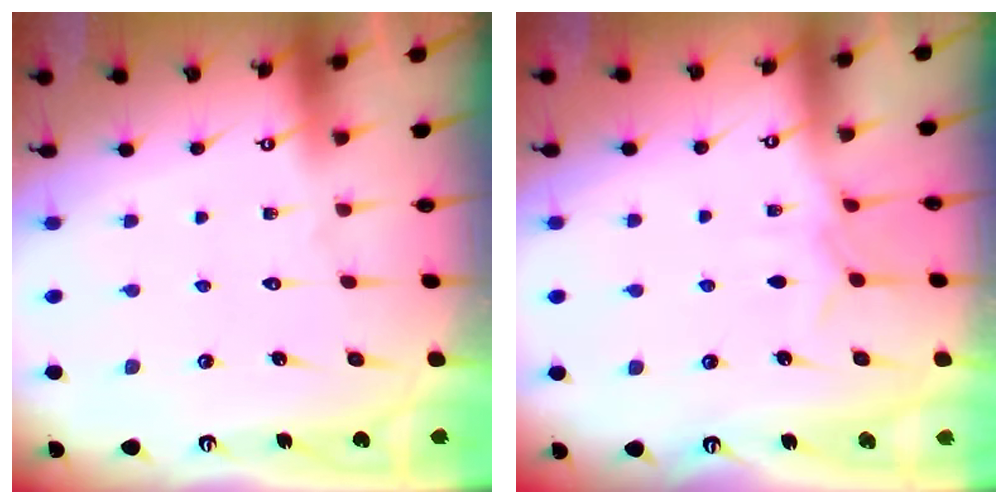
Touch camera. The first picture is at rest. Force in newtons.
{"total": 6.0, "press": 5.9, "slide": 0.7}